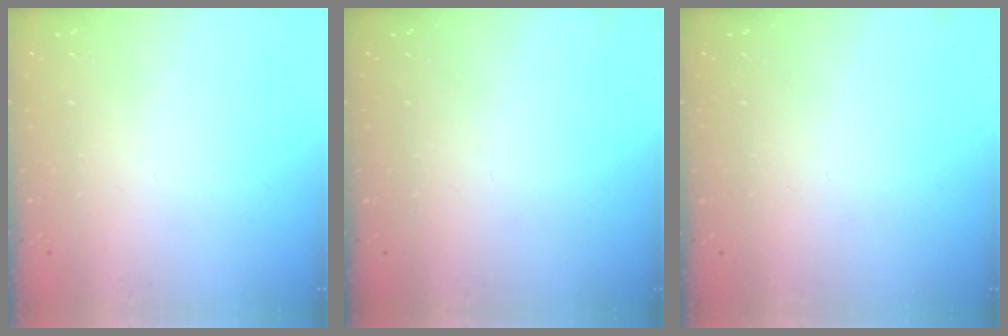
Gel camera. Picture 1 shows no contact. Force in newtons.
{"total": 0.0}
{"total": 0.0}